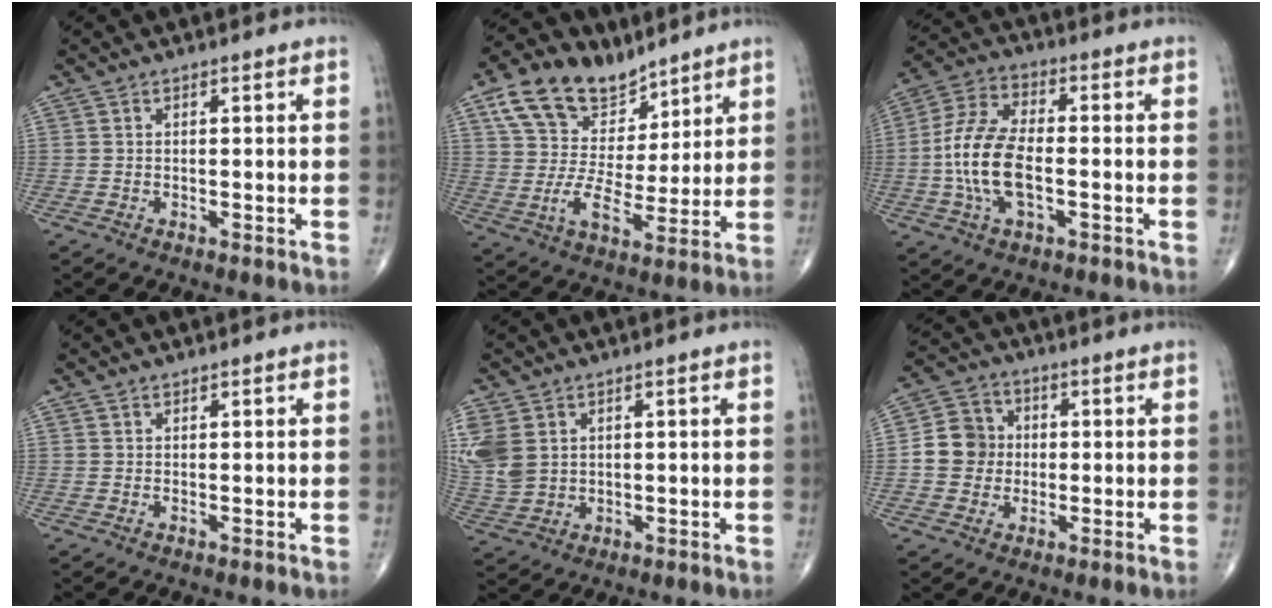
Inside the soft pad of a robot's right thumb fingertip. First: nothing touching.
{"total": 15.8, "force": [10.1, 9.5, 7.4], "torque": [-0.102, -0.031, 0.186]}
{"total": 13.3, "force": [-2.0, 6.5, 11.4], "torque": [-0.242, 0.021, -0.042]}
{"total": 0.5, "force": [0.4, 0.2, 0.0], "torque": [-0.001, -0.004, 0.006]}
{"total": 9.6, "force": [2.9, 7.2, 5.7], "torque": [-0.135, -0.004, 0.075]}
{"total": 8.2, "force": [-0.2, 7.5, 3.1], "torque": [-0.029, 0.015, -0.013]}